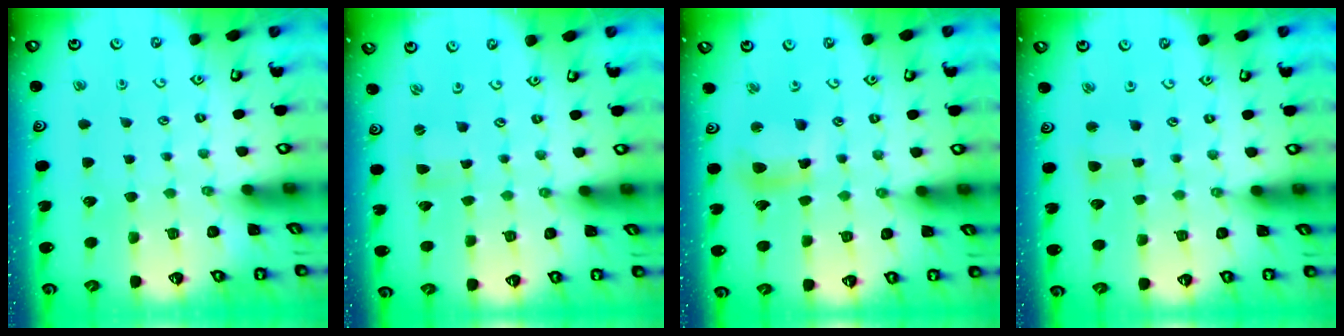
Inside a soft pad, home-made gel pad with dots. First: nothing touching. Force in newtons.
{"total": 1.0, "press": 1.0, "slide": 0.1}
{"total": 9.9, "press": 9.8, "slide": 1.0}
{"total": 3.1, "press": 3.1, "slide": 0.4}